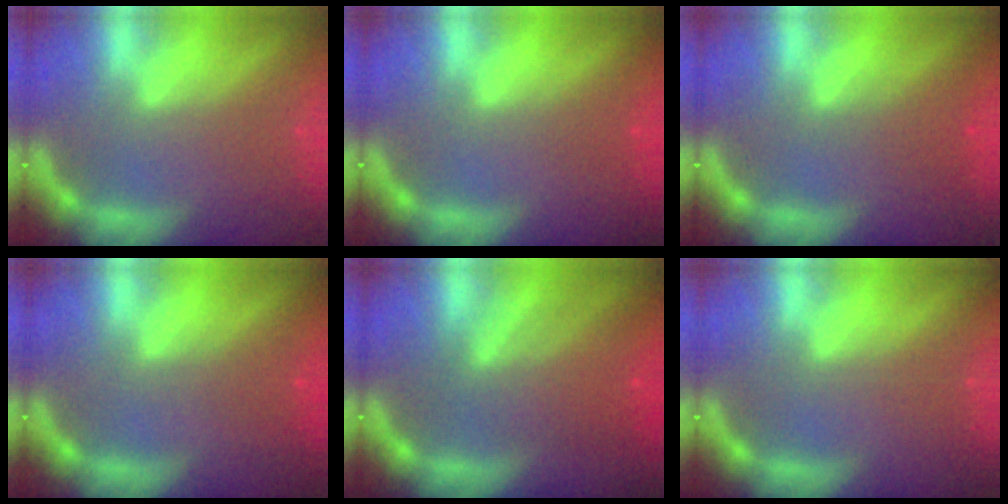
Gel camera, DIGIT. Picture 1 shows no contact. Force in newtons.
{"total": 0.9}
{"total": 2.0}
{"total": 1.5}
{"total": 6.5}
{"total": 0.0}